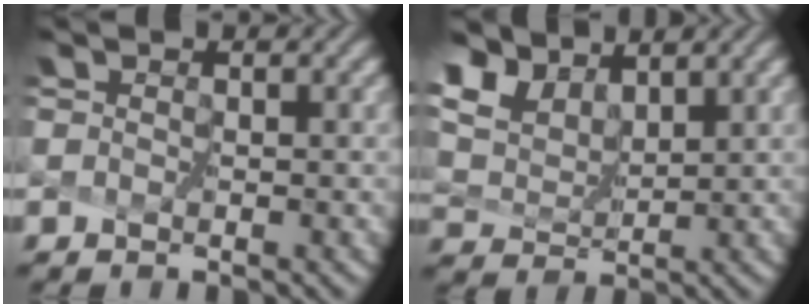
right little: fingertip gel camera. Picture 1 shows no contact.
{"total": 6.3, "force": [5.2, 2.6, 2.6], "torque": [-0.097, 0.007, 0.109]}